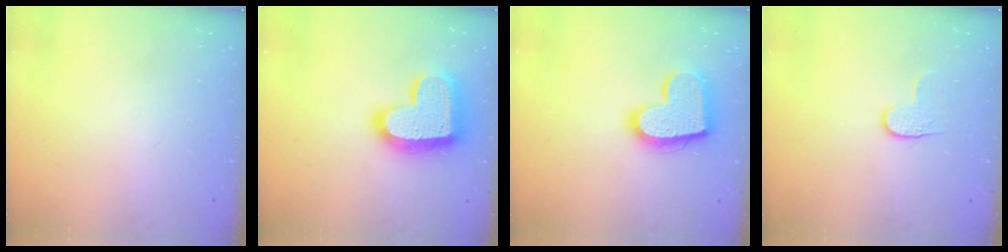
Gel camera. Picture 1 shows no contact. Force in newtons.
{"total": 20.5, "press": 20.4, "slide": 1.5}
{"total": 16.9, "press": 16.8, "slide": 1.2}
{"total": 3.3, "press": 3.3, "slide": 0.4}